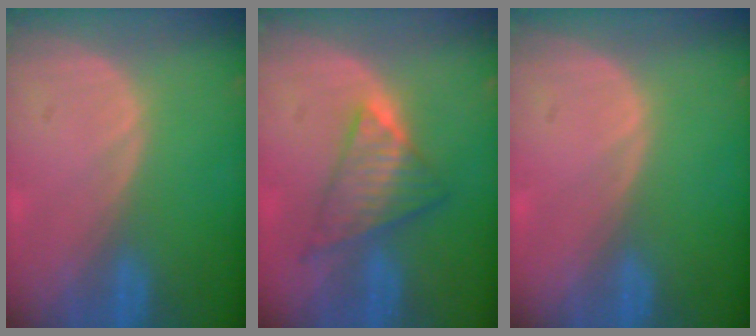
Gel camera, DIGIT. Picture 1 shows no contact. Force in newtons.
{"total": 6.6, "press": 6.3, "slide": 1.8}
{"total": 0.0}